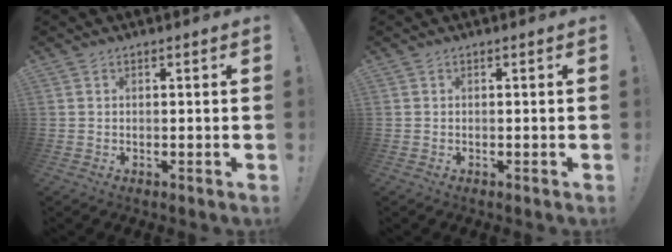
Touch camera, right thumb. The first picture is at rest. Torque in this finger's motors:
{"motor_torque": [0.00, 0.00, 0.00, 0.00, 0.00]}